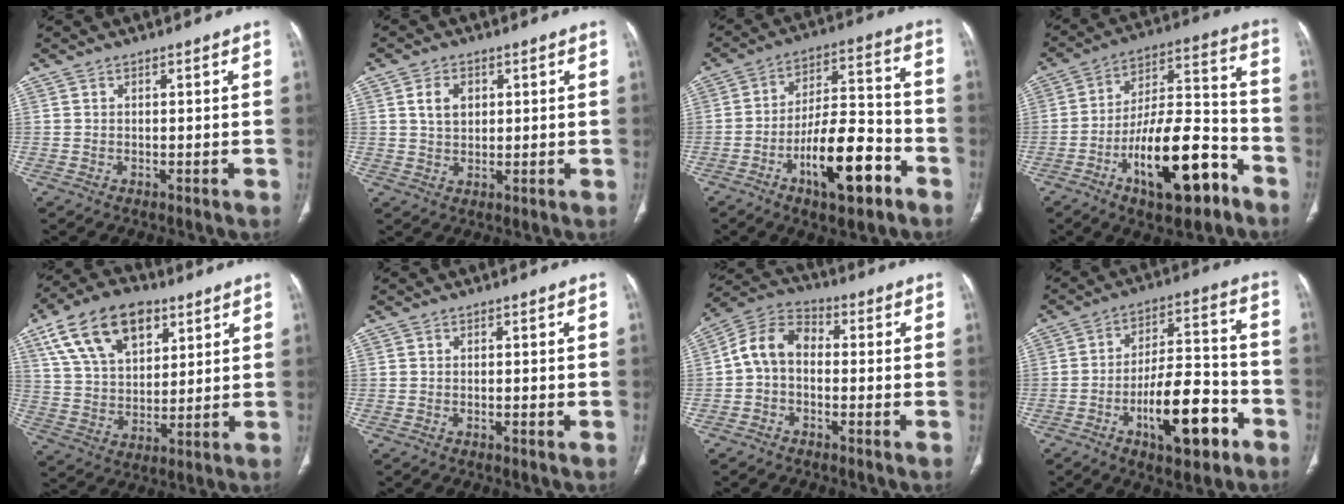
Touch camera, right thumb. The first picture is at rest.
{"total": 4.6, "force": [1.5, 3.2, 2.9], "torque": [-0.037, -0.005, 0.029]}
{"total": 16.0, "force": [-7.6, 6.1, 12.7], "torque": [-0.189, 0.054, -0.121]}
{"total": 19.8, "force": [-9.7, 7.7, 15.5], "torque": [-0.240, 0.072, -0.153]}
{"total": 17.5, "force": [8.7, 10.2, 11.2], "torque": [-0.173, -0.017, 0.160]}
{"total": 0.8, "force": [-0.2, 0.2, 0.8], "torque": [-0.013, 0.000, -0.003]}
{"total": 8.3, "force": [-0.5, 5.8, 5.9], "torque": [-0.095, 0.029, -0.028]}
{"total": 15.8, "force": [-7.0, 6.4, 12.6], "torque": [-0.177, 0.049, -0.107]}